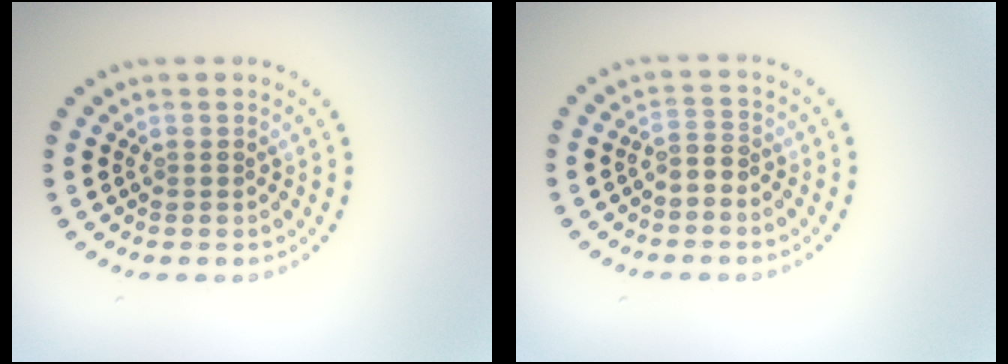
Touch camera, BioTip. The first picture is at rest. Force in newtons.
{"total": 1.8, "press": 1.2, "slide": 1.2}